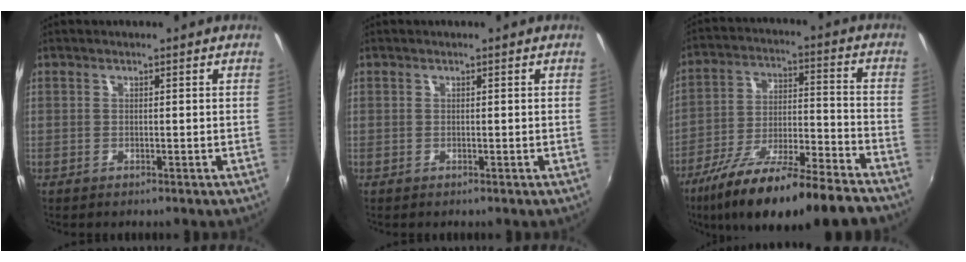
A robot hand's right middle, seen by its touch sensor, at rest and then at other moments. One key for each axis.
{"total": 0.0}
{"total": 21.7, "fx": -17.2, "fy": 3.0, "fz": 12.9, "tx": -0.230, "ty": -0.043, "tz": -0.275}